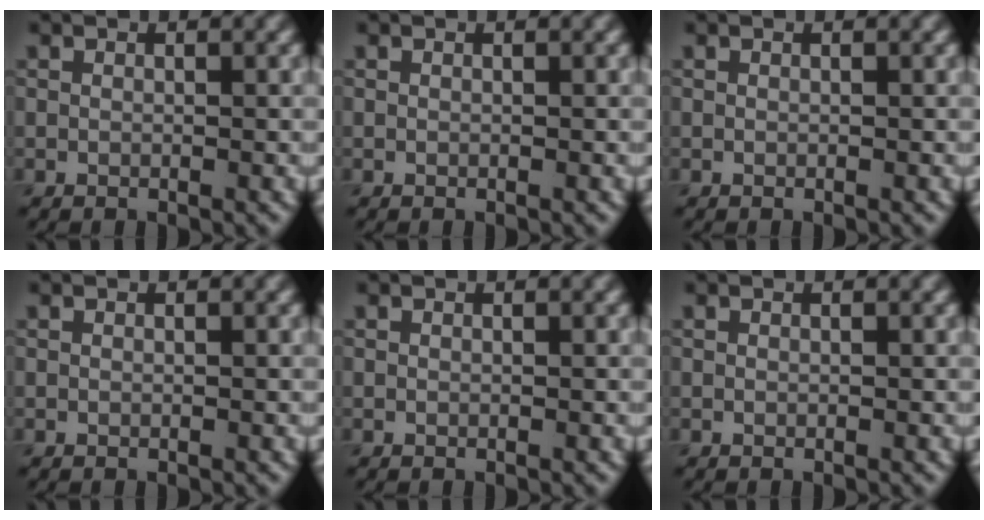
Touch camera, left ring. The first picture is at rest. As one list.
[{"total": 0.0}, {"total": 0.0}, {"total": 0.0}, {"total": 0.0}, {"total": 0.0}]